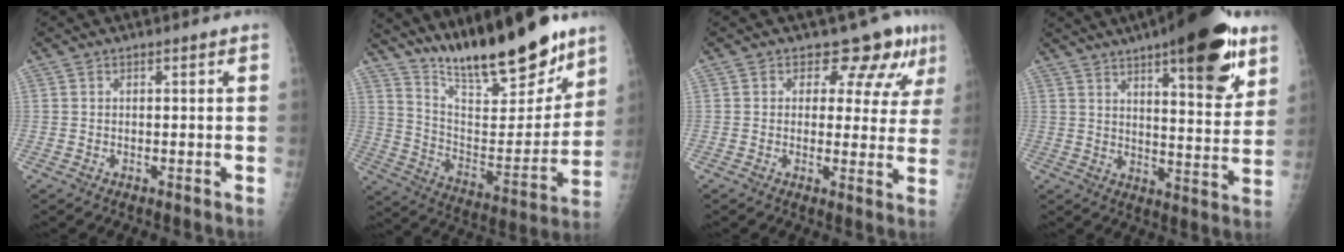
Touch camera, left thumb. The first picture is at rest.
{"total": 22.4, "force": [17.9, 5.3, 12.5], "torque": [-0.159, -0.100, 0.302]}
{"total": 8.1, "force": [5.2, 4.9, 3.7], "torque": [-0.010, -0.027, 0.052]}
{"total": 20.8, "force": [11.9, 6.1, 15.9], "torque": [-0.200, -0.047, 0.171]}